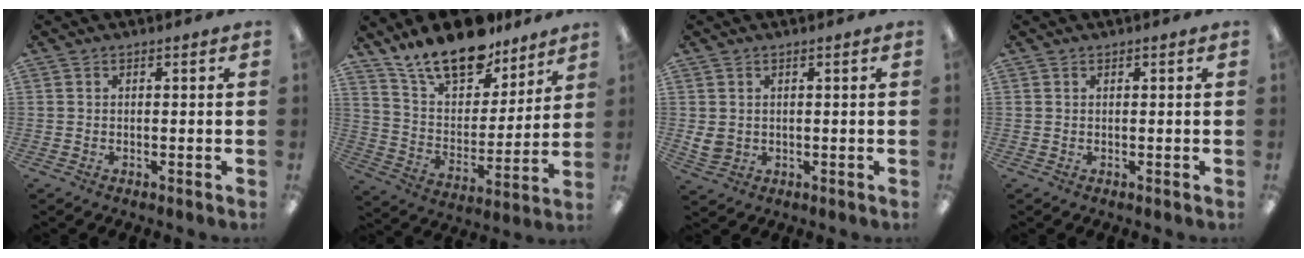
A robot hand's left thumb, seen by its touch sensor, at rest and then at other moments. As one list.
[{"total": 17.7, "force": [14.2, 7.5, 7.3], "torque": [-0.137, -0.090, 0.255]}, {"total": 3.6, "force": [1.2, 2.9, 1.7], "torque": [-0.033, -0.005, 0.021]}, {"total": 0.0}]